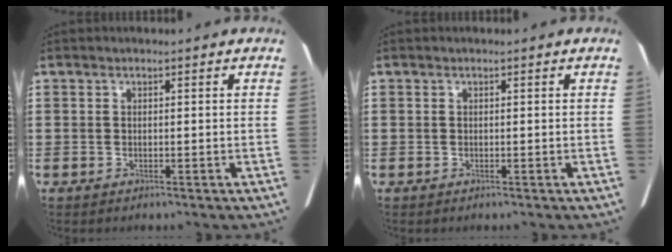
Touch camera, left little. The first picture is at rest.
{"total": 0.0}